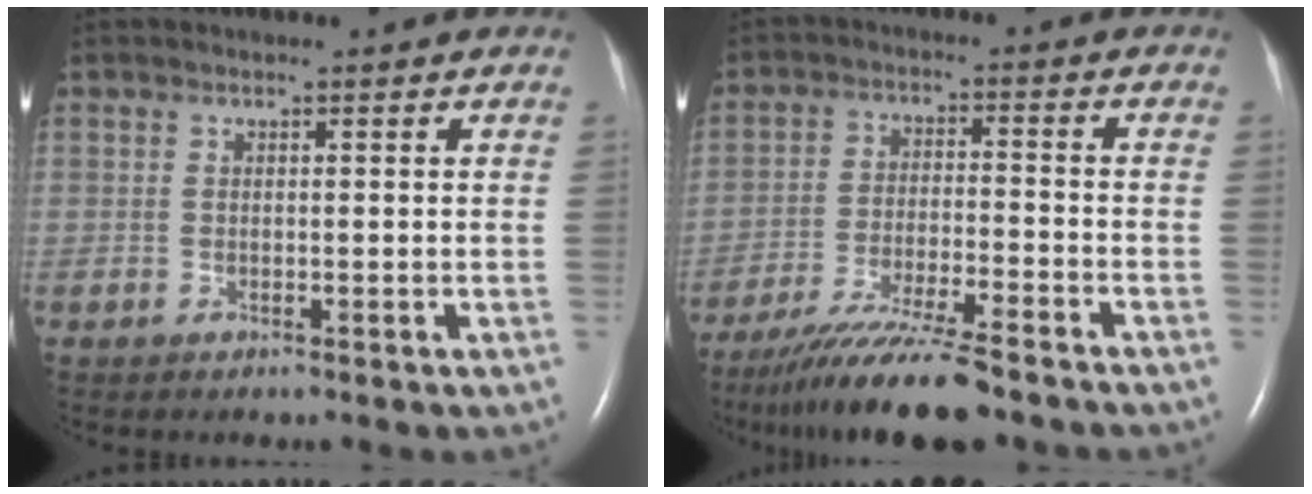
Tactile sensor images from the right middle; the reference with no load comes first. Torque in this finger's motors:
{"motor_torque": [1.10, -1.04, 0.37, 0.07]}